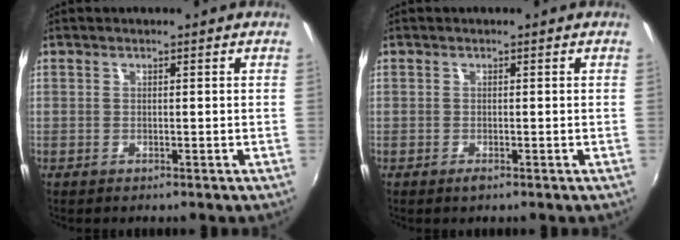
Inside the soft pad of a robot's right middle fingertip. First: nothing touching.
{"total": 0.9, "force": [-0.7, 0.4, 0.5], "torque": [-0.008, -0.005, -0.015]}